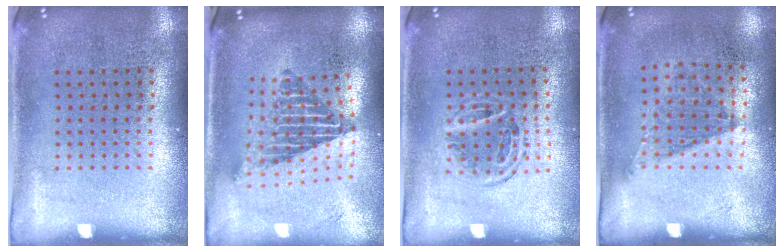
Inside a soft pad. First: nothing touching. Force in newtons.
{"total": 2.1, "press": 1.6, "slide": 1.4}
{"total": 1.0, "press": 1.0, "slide": 0.4}
{"total": 1.1, "press": 0.8, "slide": 0.8}